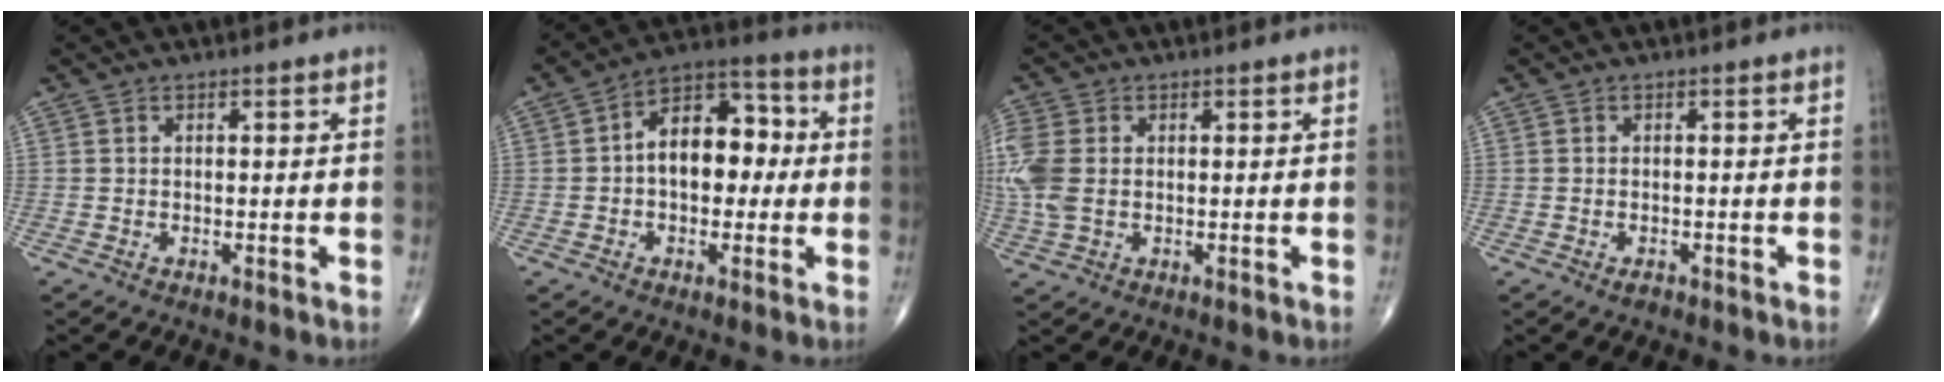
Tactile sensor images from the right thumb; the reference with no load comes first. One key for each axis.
{"total": 12.2, "fx": 0.3, "fy": 7.8, "fz": 9.3, "tx": -0.110, "ty": 0.035, "tz": -0.008}
{"total": 7.7, "fx": 0.3, "fy": 5.2, "fz": 5.7, "tx": -0.161, "ty": 0.008, "tz": 0.010}
{"total": 1.1, "fx": -0.8, "fy": 0.6, "fz": 0.6, "tx": -0.008, "ty": 0.003, "tz": -0.012}